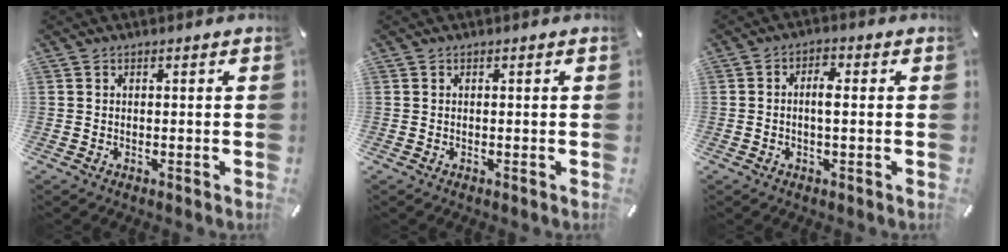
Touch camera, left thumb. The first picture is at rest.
{"total": 0.0}
{"total": 3.7, "force": [-0.2, 1.5, 3.4], "torque": [-0.057, 0.005, -0.006]}